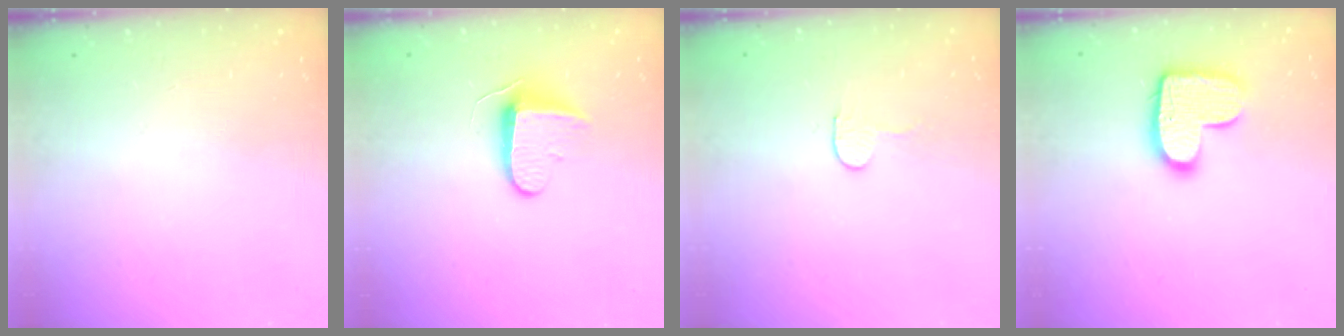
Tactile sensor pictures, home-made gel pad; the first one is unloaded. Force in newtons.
{"total": 9.4, "press": 9.3, "slide": 0.9}
{"total": 2.7, "press": 2.7, "slide": 0.2}
{"total": 13.5, "press": 13.5, "slide": 0.8}